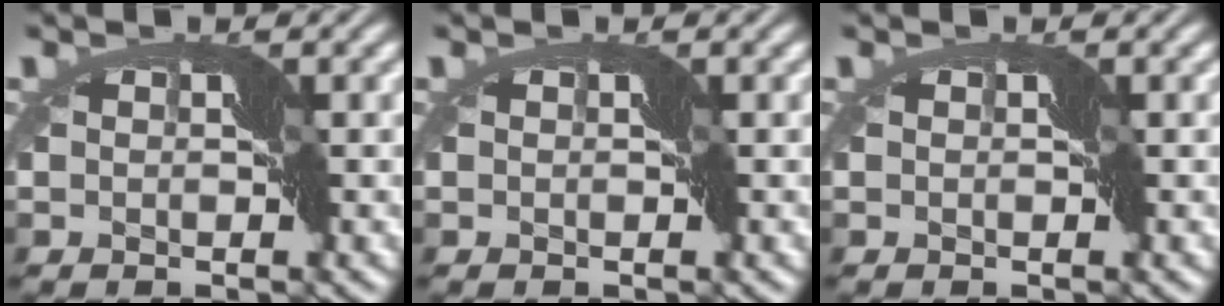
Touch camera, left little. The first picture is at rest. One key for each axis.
{"total": 0.0}
{"total": 0.0}